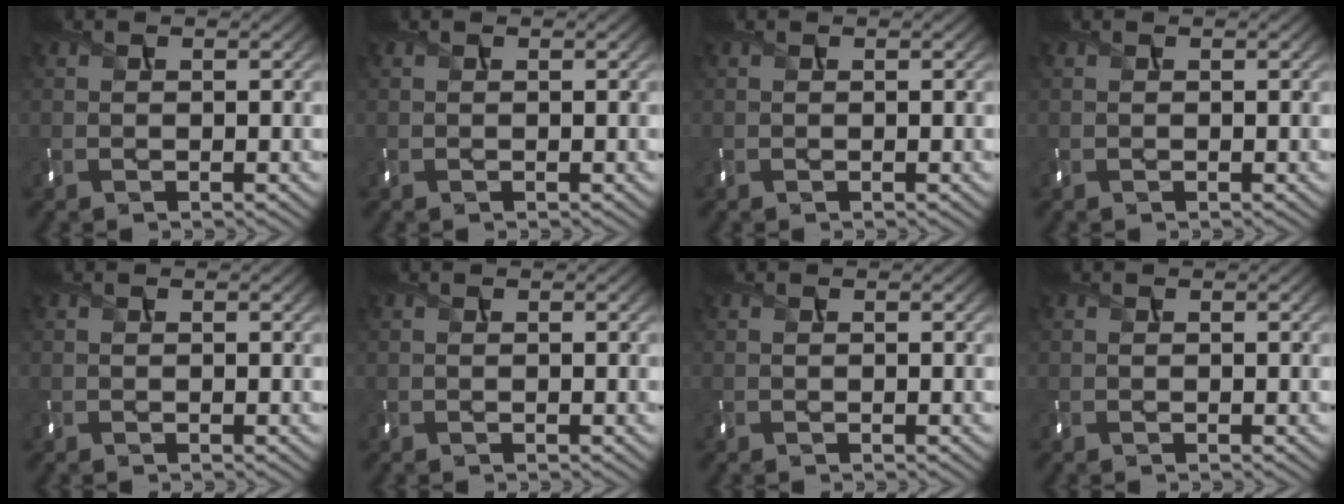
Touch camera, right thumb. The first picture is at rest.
{"total": 0.0}
{"total": 0.0}
{"total": 0.0}
{"total": 0.0}
{"total": 0.0}
{"total": 0.0}
{"total": 0.0}